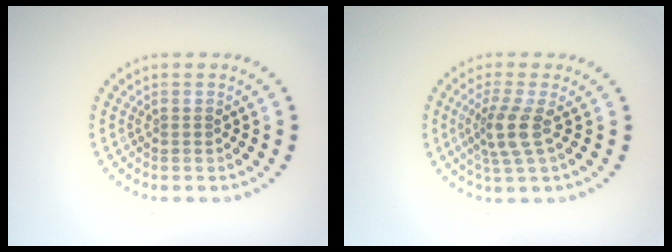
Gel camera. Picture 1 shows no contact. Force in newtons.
{"total": 2.9, "press": 2.1, "slide": 1.9}